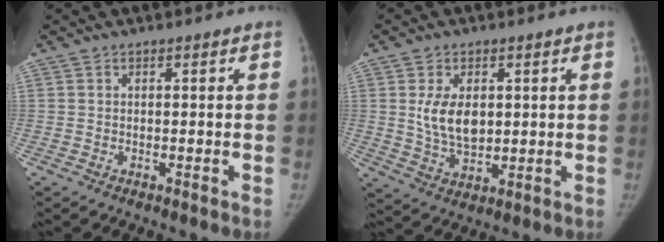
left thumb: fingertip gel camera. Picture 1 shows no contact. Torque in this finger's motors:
{"motor_torque": [0.85, 0.93, 0.69, -0.95, 0.10]}